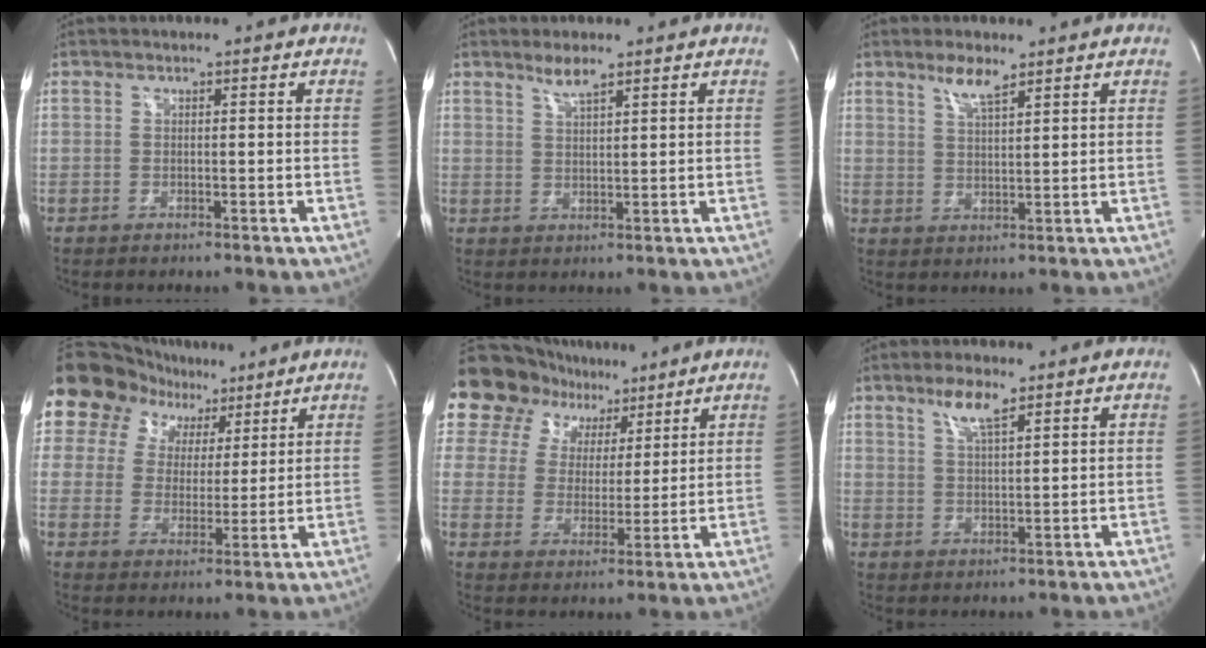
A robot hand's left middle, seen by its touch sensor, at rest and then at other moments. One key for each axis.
{"total": 3.1, "fx": 2.5, "fy": 0.2, "fz": 1.9, "tx": -0.043, "ty": -0.001, "tz": 0.048}
{"total": 4.1, "fx": 3.1, "fy": 0.6, "fz": 2.7, "tx": -0.057, "ty": -0.001, "tz": 0.059}
{"total": 11.2, "fx": 7.6, "fy": 7.4, "fz": 3.4, "tx": -0.051, "ty": 0.038, "tz": 0.126}
{"total": 13.3, "fx": 9.6, "fy": 8.4, "fz": 3.8, "tx": -0.068, "ty": 0.034, "tz": 0.160}
{"total": 4.9, "fx": 3.3, "fy": 0.8, "fz": 3.5, "tx": -0.071, "ty": 0.000, "tz": 0.062}